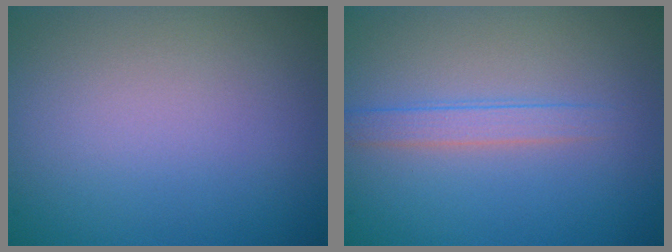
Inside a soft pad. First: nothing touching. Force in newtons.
{"total": 1.8, "press": 1.8, "slide": 0.1}